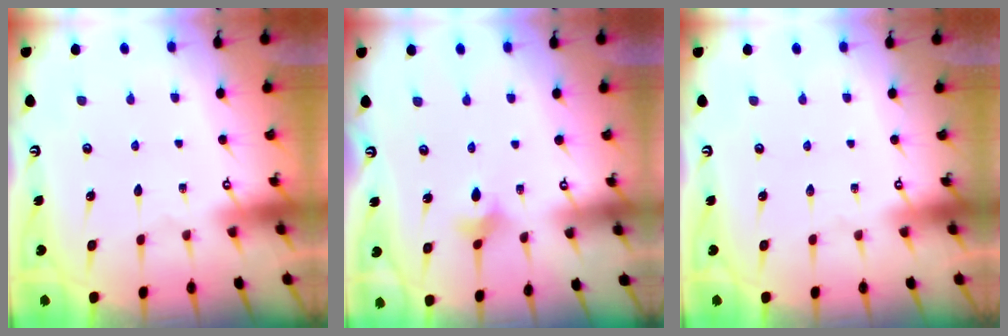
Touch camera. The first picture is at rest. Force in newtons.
{"total": 3.1, "press": 3.1, "slide": 0.5}
{"total": 0.0}